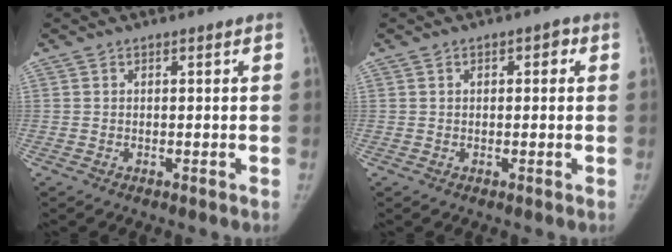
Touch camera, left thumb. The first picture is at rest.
{"total": 2.1, "force": [0.4, 1.3, 1.6], "torque": [-0.012, 0.008, 0.003]}